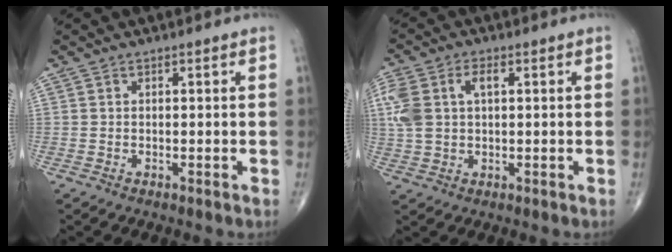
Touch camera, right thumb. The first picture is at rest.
{"total": 9.5, "force": [2.2, 5.7, 7.2], "torque": [-0.175, 0.021, 0.047]}